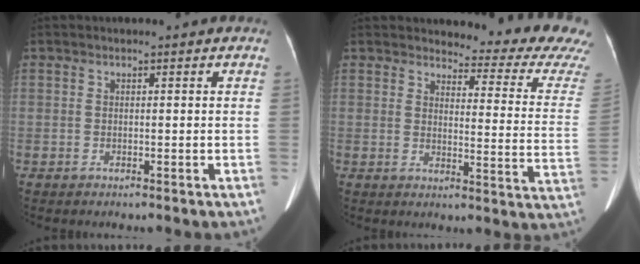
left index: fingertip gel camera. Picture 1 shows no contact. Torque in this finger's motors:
{"motor_torque": [-0.07, -0.11, -0.11, -0.01]}